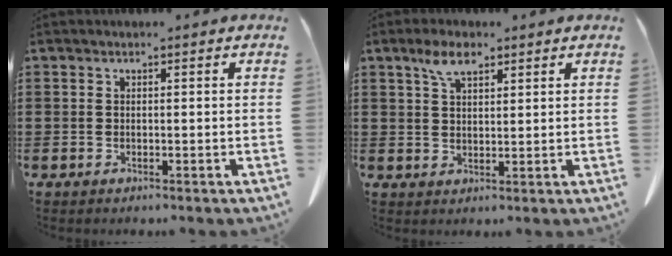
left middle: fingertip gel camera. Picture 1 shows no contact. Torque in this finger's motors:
{"motor_torque": [1.04, 0.72, 0.01, 0.01]}